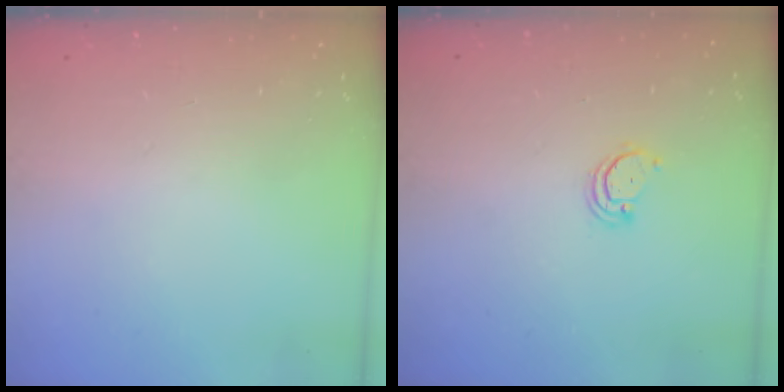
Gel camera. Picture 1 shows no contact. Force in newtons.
{"total": 2.9, "press": 2.9, "slide": 0.2}